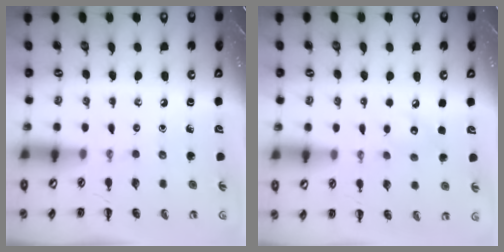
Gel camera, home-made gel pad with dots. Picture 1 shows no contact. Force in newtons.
{"total": 5.7, "press": 5.6, "slide": 1.1}